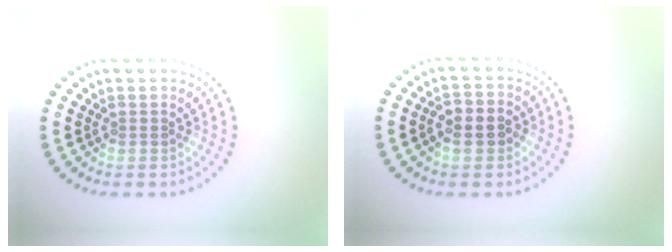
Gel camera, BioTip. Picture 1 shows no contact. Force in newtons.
{"total": 2.8, "press": 2.6, "slide": 0.8}